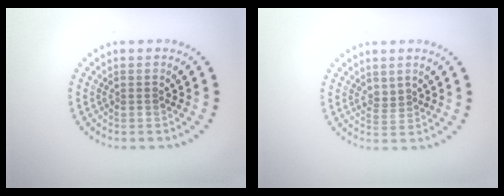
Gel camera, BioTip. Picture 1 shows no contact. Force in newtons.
{"total": 1.0, "press": 0.7, "slide": 0.7}